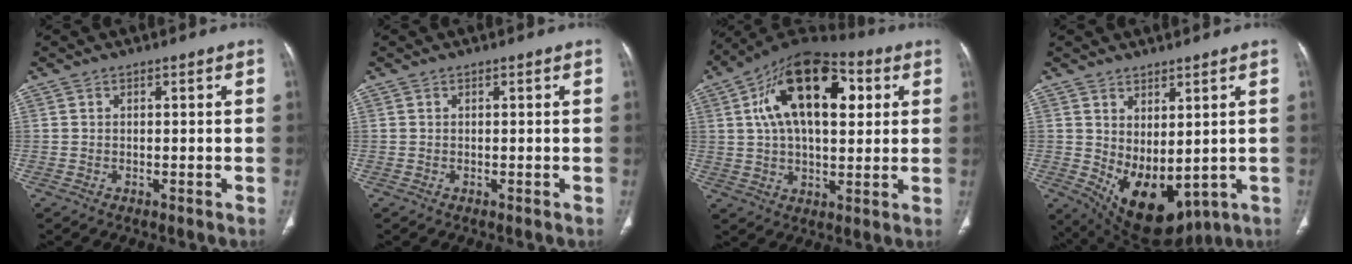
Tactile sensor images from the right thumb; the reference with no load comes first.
{"total": 0.0}
{"total": 20.8, "force": [6.0, 11.0, 16.6], "torque": [-0.247, 0.010, 0.087]}
{"total": 12.6, "force": [-0.6, 7.0, 10.5], "torque": [-0.150, -0.017, 0.028]}